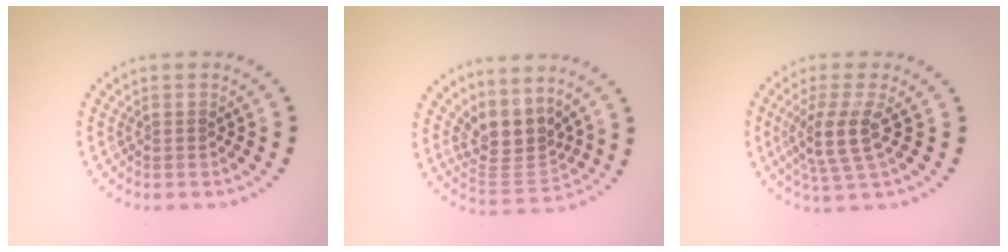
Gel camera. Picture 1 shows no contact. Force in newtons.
{"total": 4.0, "press": 3.0, "slide": 2.5}
{"total": 3.9, "press": 3.0, "slide": 2.4}